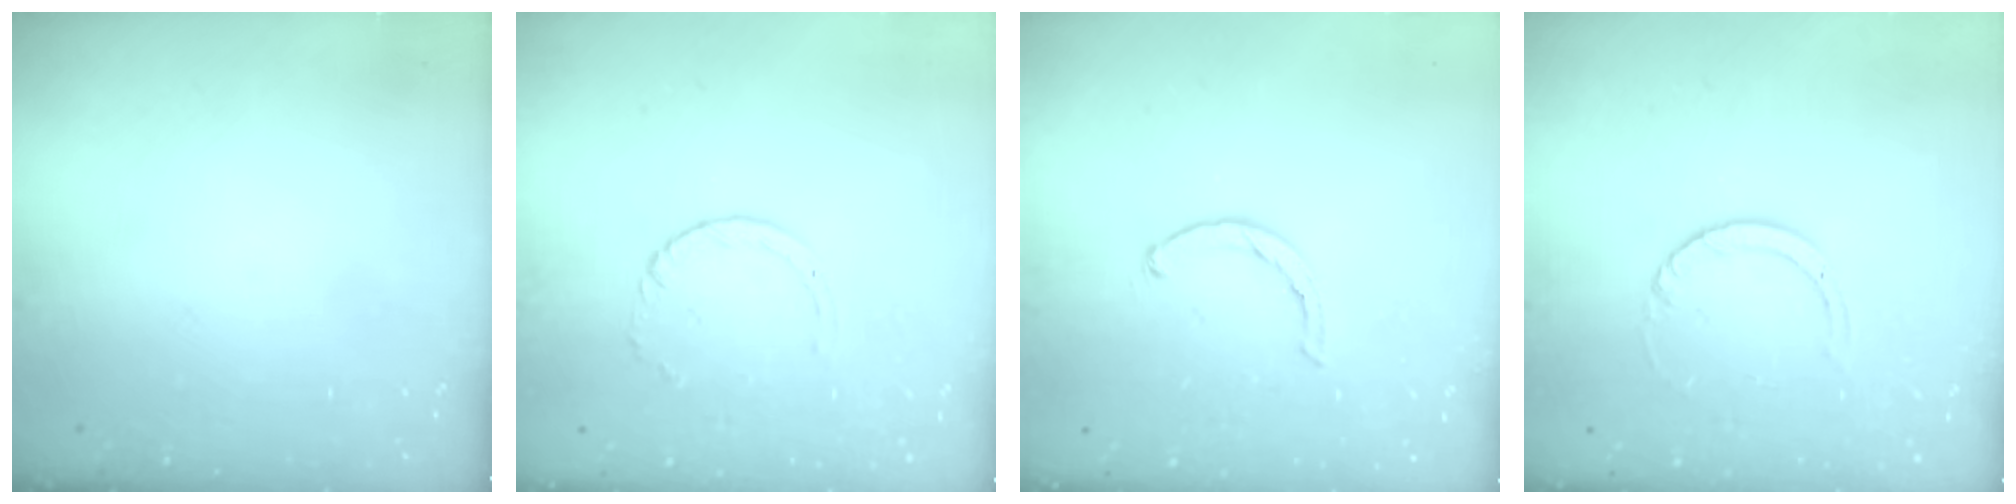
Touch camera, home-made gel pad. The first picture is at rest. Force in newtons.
{"total": 1.0, "press": 1.0, "slide": 0.1}
{"total": 2.3, "press": 2.3, "slide": 0.4}
{"total": 3.0, "press": 3.0, "slide": 0.3}